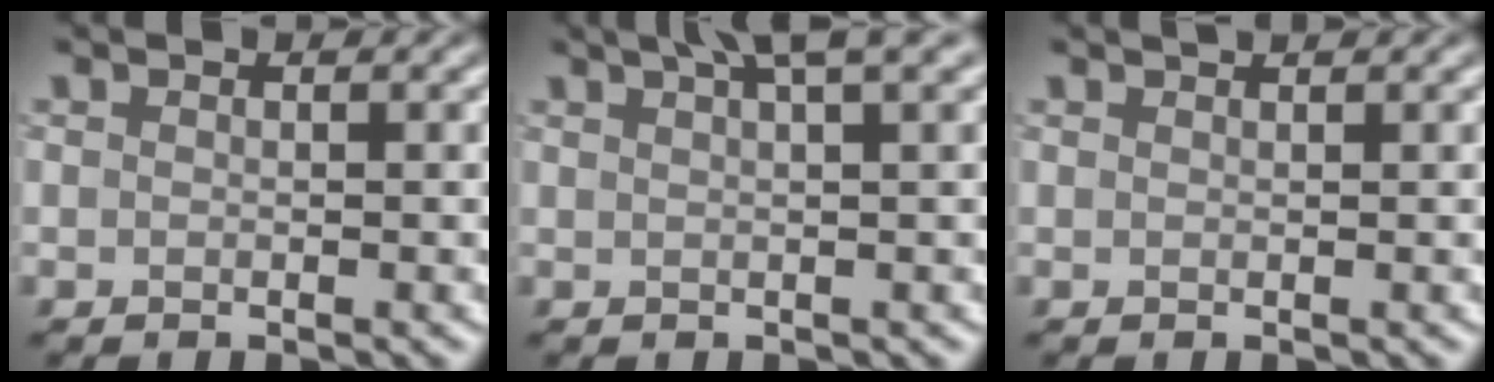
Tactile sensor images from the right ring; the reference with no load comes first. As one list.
[{"total": 4.3, "force": [2.9, 0.7, 3.0], "torque": [-0.031, 0.014, 0.037]}, {"total": 0.8, "force": [0.7, 0.1, 0.3], "torque": [-0.002, -0.002, 0.006]}]